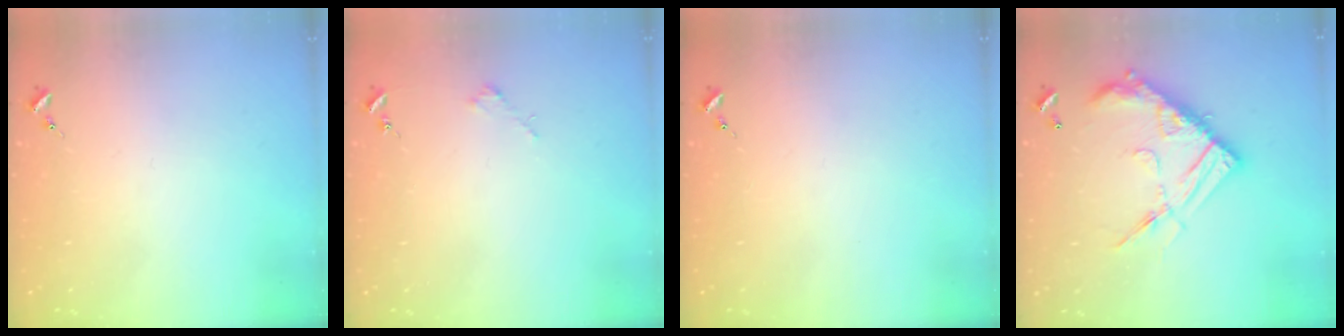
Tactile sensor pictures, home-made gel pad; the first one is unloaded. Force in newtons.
{"total": 1.8, "press": 1.8, "slide": 0.2}
{"total": 0.0}
{"total": 18.6, "press": 18.5, "slide": 1.7}